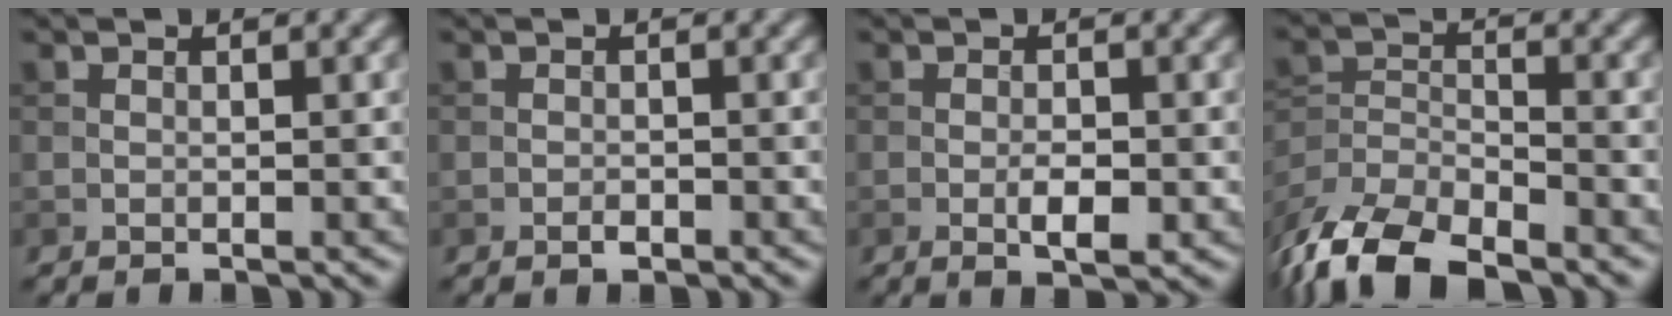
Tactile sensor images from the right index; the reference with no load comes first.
{"total": 0.8, "force": [-0.5, 0.4, 0.5], "torque": [-0.007, 0.000, -0.009]}
{"total": 2.4, "force": [-0.7, 0.9, 2.1], "torque": [-0.034, -0.001, -0.012]}
{"total": 8.5, "force": [-6.7, 3.3, 4.2], "torque": [-0.077, -0.009, -0.136]}